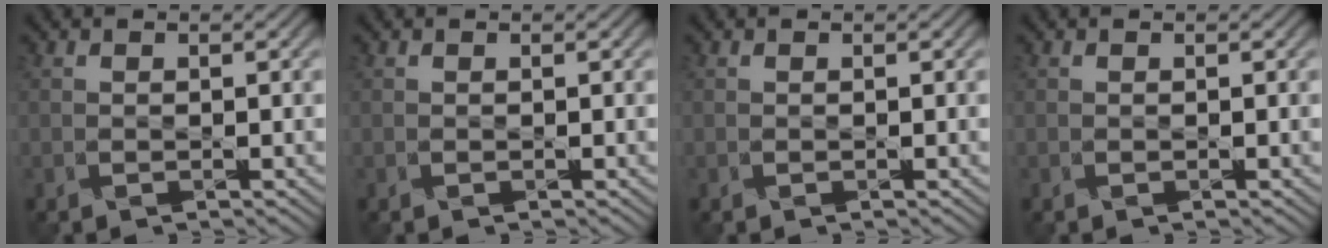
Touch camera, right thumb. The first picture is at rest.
{"total": 0.0}
{"total": 0.0}
{"total": 0.0}